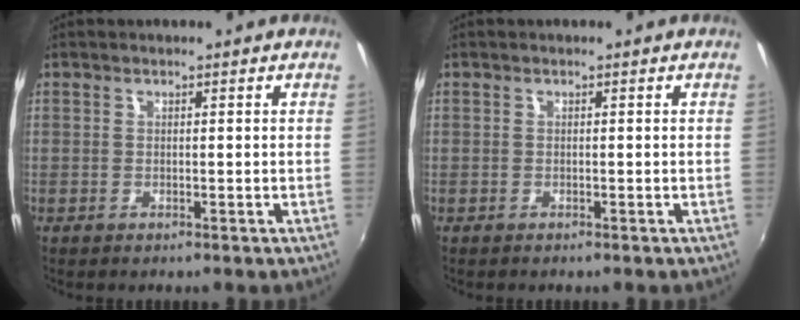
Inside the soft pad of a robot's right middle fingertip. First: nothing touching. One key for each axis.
{"total": 0.0}